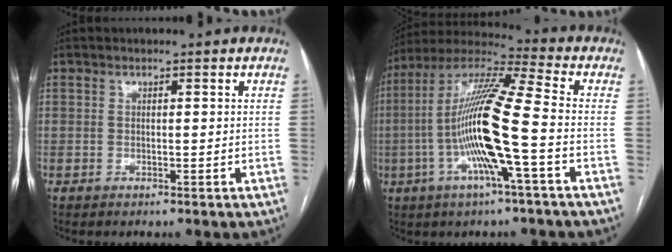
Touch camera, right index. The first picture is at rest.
{"total": 16.0, "force": [-3.3, 0.1, 15.6], "torque": [-0.307, 0.007, -0.071]}